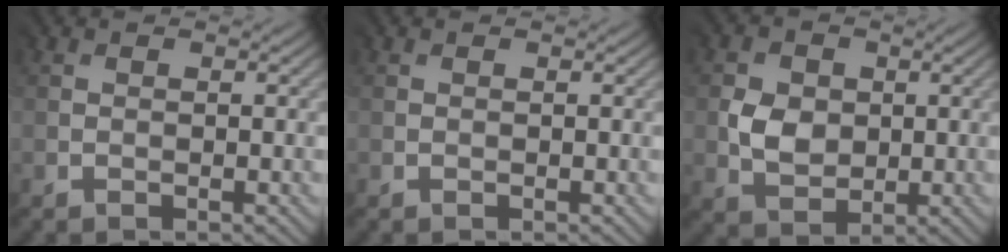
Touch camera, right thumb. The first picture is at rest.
{"total": 0.0}
{"total": 3.5, "force": [0.3, 3.3, 1.2], "torque": [-0.031, -0.001, 0.006]}